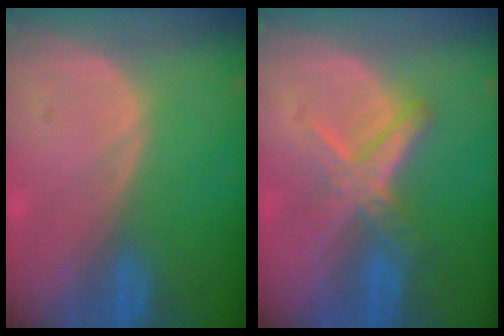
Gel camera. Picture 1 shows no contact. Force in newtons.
{"total": 6.0, "press": 5.4, "slide": 2.5}